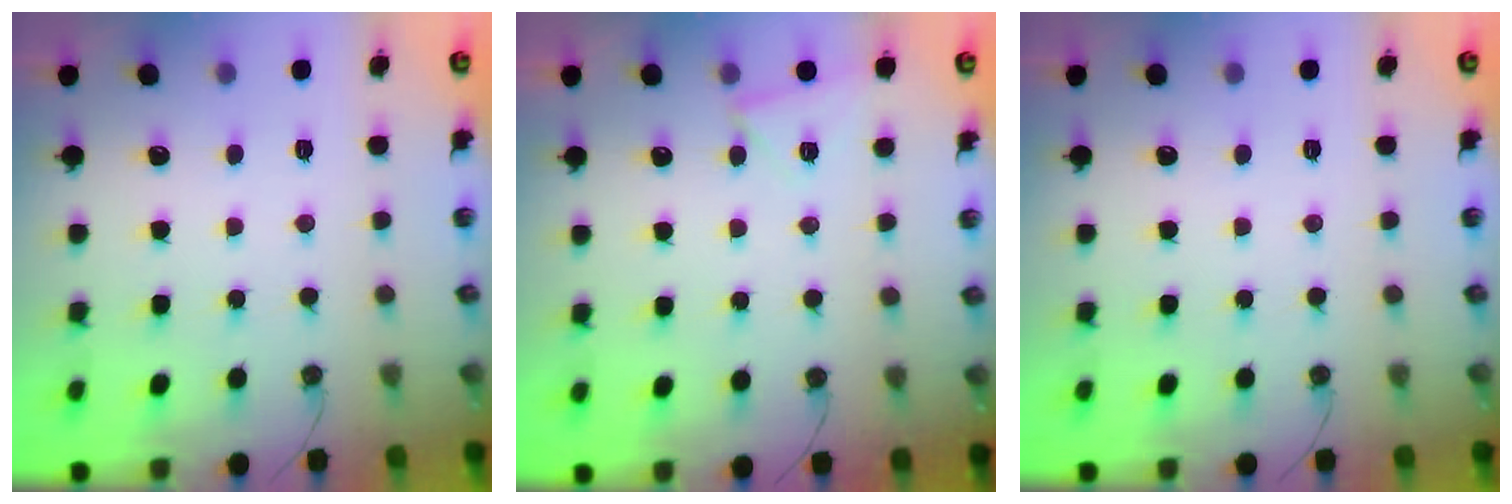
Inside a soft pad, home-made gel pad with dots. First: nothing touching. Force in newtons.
{"total": 3.7, "press": 3.7, "slide": 0.3}
{"total": 0.0}